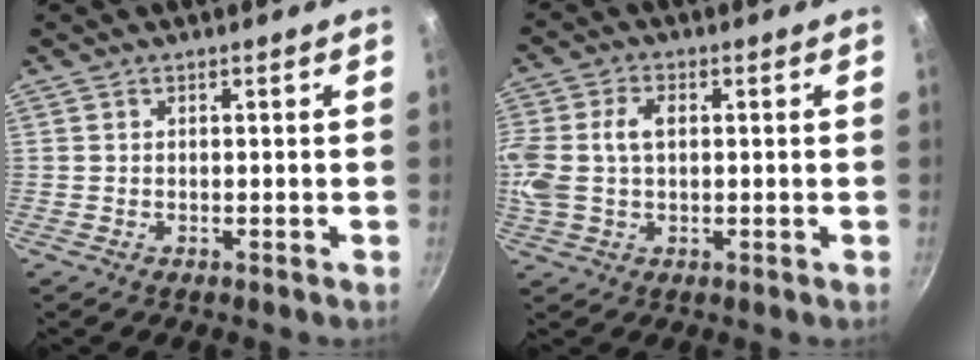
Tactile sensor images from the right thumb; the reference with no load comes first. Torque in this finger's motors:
{"motor_torque": [1.42, 1.83, 1.14, -0.37, 0.16]}